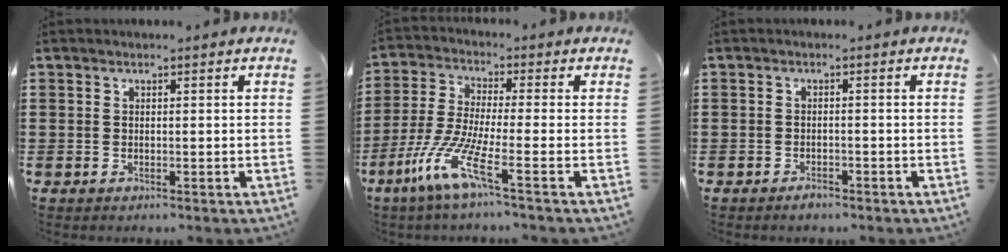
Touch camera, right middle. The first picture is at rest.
{"total": 8.7, "force": [-4.5, 1.1, 7.4], "torque": [-0.184, -0.018, -0.095]}
{"total": 1.3, "force": [-1.2, 0.5, 0.4], "torque": [-0.010, -0.001, -0.024]}